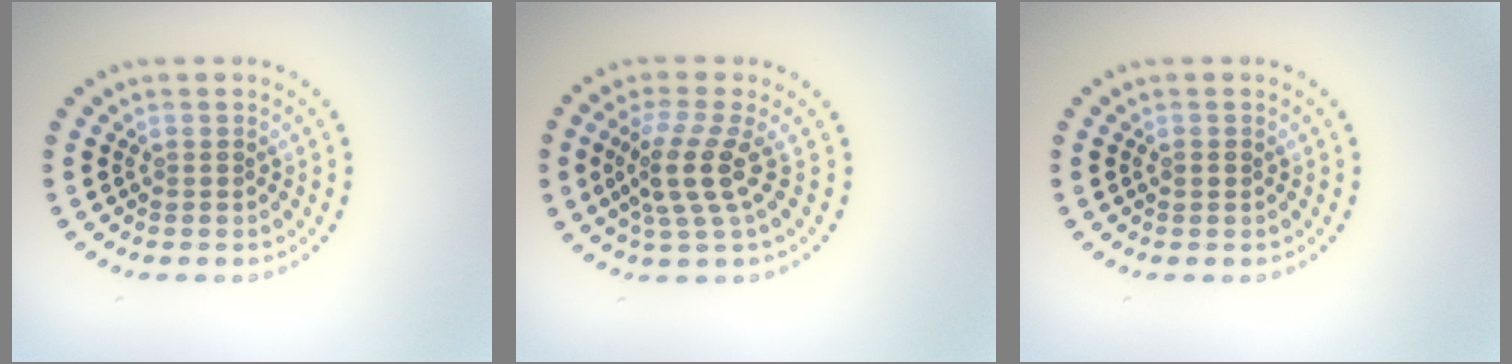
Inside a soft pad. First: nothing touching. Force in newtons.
{"total": 3.7, "press": 2.7, "slide": 2.5}
{"total": 0.8, "press": 0.8, "slide": 0.1}